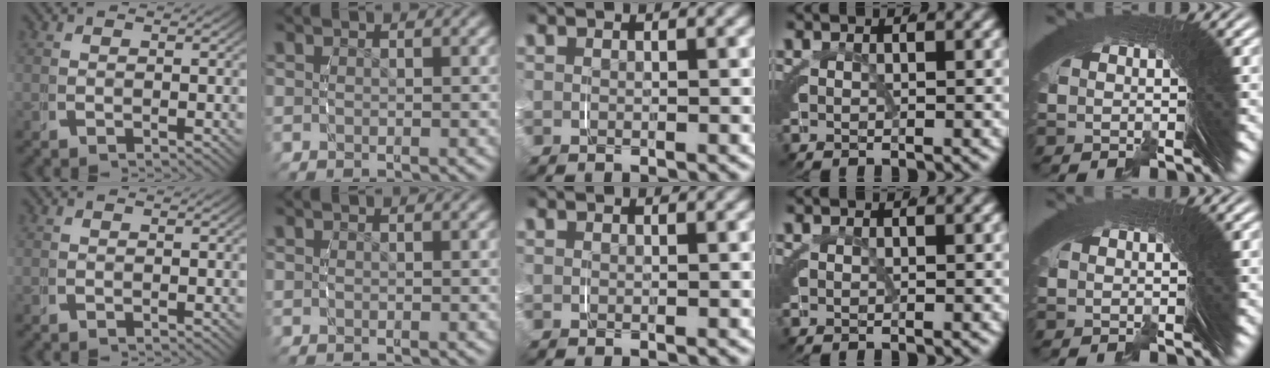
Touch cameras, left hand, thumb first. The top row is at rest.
{}